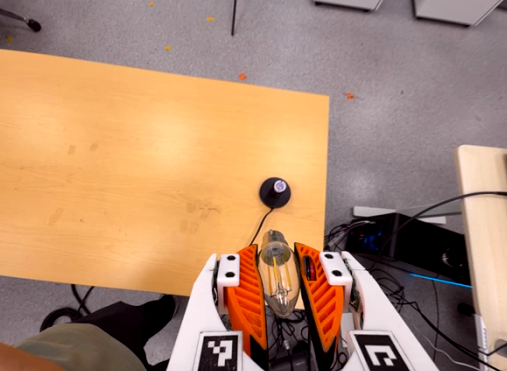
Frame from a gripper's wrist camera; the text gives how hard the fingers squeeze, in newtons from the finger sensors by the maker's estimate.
{"total": 19.7, "left": 21.3, "right": 18.0}